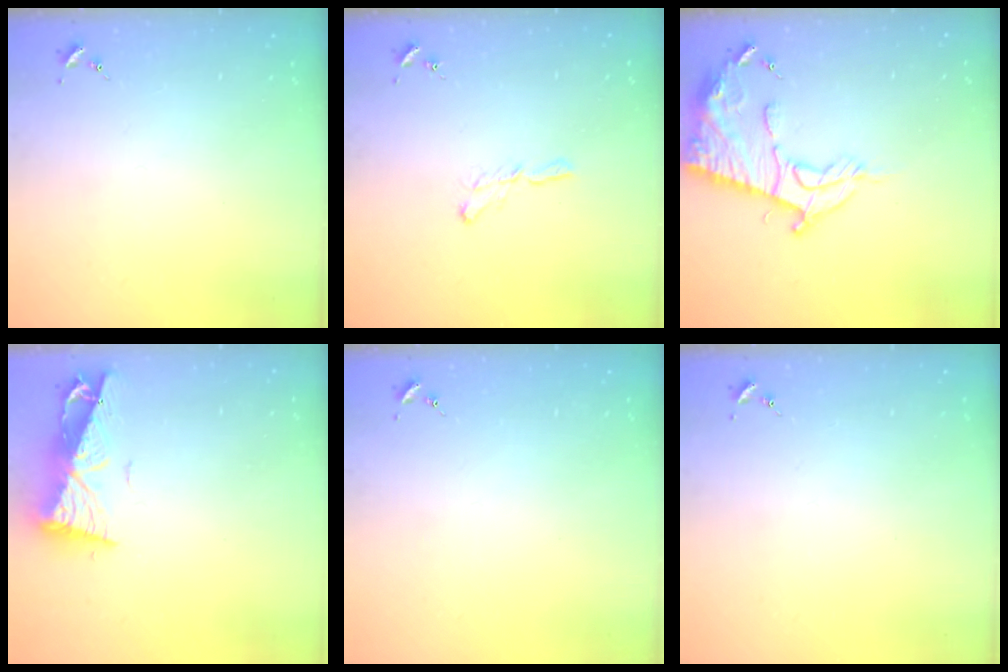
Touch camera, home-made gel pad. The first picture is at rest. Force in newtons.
{"total": 5.0, "press": 5.0, "slide": 0.5}
{"total": 15.0, "press": 14.9, "slide": 1.5}
{"total": 9.3, "press": 9.2, "slide": 1.3}
{"total": 0.0}
{"total": 0.0}